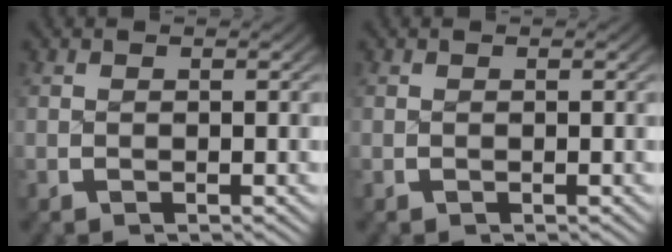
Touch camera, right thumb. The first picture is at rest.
{"total": 0.0}